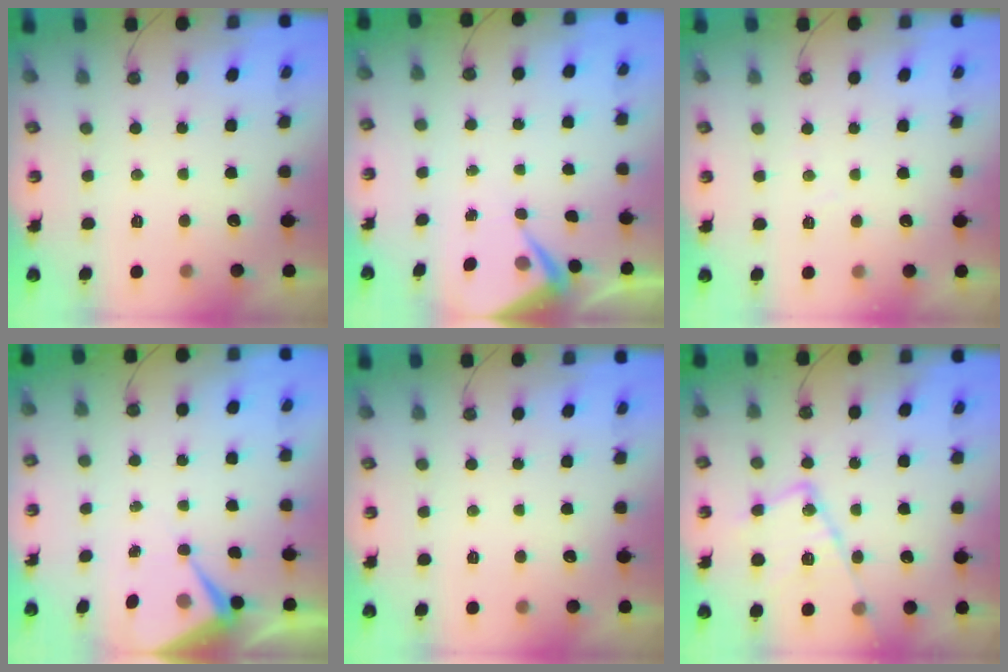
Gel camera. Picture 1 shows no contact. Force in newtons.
{"total": 5.2, "press": 5.2, "slide": 0.6}
{"total": 3.4, "press": 3.4, "slide": 0.5}
{"total": 6.7, "press": 6.6, "slide": 0.7}
{"total": 0.0}
{"total": 16.1, "press": 16.1, "slide": 1.3}